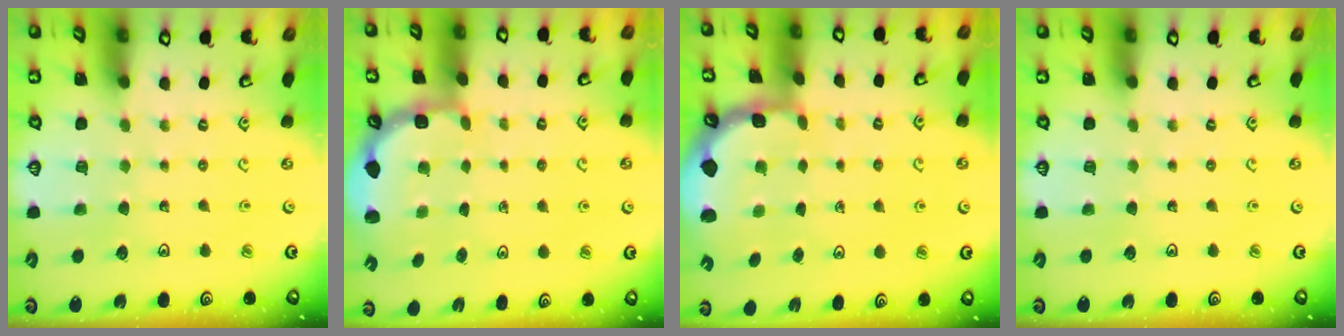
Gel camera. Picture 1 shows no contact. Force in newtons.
{"total": 2.7, "press": 2.4, "slide": 1.4}
{"total": 1.8, "press": 1.7, "slide": 0.5}
{"total": 0.0}